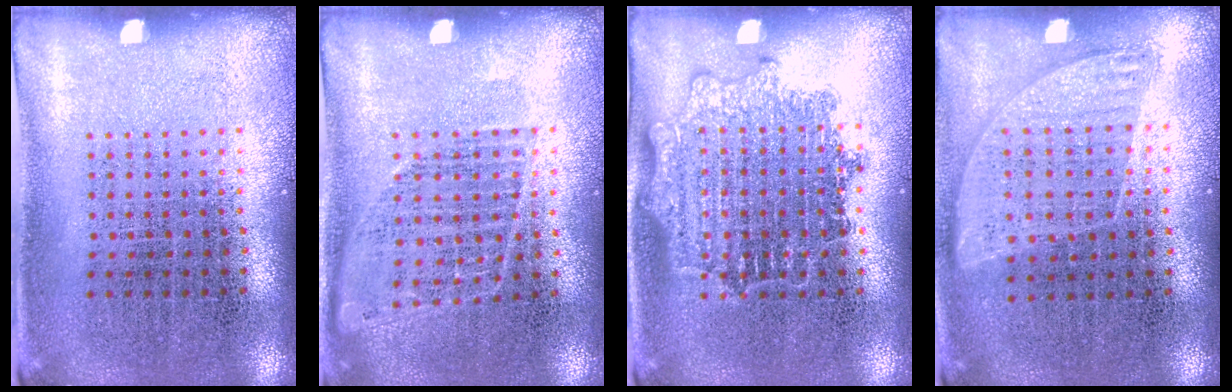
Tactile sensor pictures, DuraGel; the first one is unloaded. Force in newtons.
{"total": 0.9, "press": 0.9, "slide": 0.3}
{"total": 1.4, "press": 1.4, "slide": 0.2}
{"total": 0.9, "press": 0.8, "slide": 0.3}